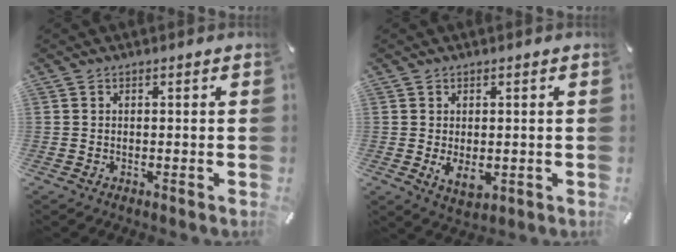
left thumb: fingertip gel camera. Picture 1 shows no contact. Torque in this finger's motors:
{"motor_torque": [0.02, 0.05, 0.20, -0.20, 0.01]}